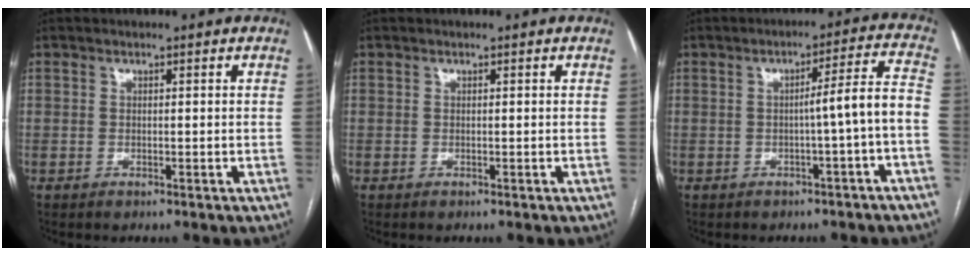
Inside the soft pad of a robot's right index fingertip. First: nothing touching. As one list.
[{"total": 0.0}, {"total": 6.2, "force": [-1.9, -0.9, 5.9], "torque": [-0.074, 0.018, -0.026]}]